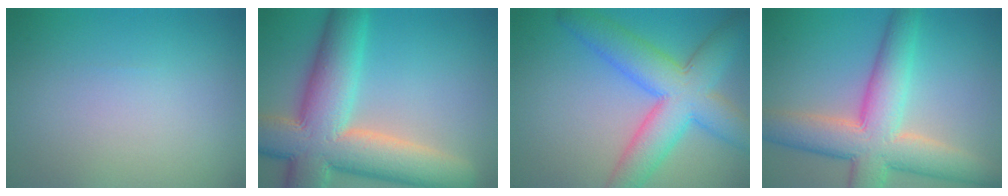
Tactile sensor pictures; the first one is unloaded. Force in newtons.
{"total": 12.5, "press": 12.5, "slide": 1.1}
{"total": 8.8, "press": 8.8, "slide": 0.1}
{"total": 9.0, "press": 8.9, "slide": 0.7}